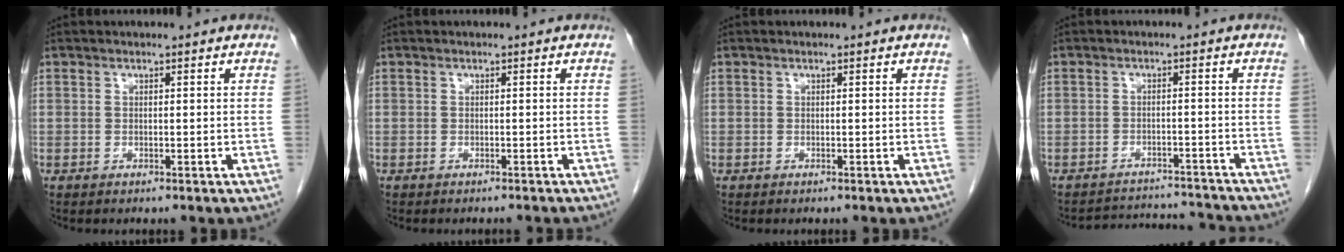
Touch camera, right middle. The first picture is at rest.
{"total": 2.0, "force": [-1.9, 0.2, 0.6], "torque": [-0.011, -0.003, -0.022]}
{"total": 0.0}
{"total": 9.4, "force": [-9.4, 0.7, 0.3], "torque": [-0.005, 0.014, -0.121]}